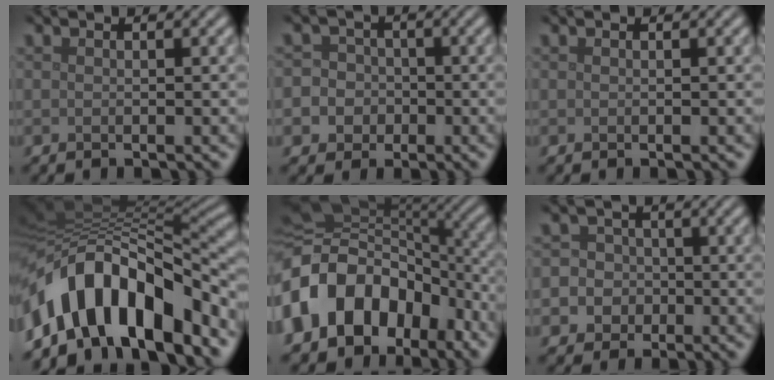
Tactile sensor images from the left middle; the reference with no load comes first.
{"total": 6.4, "force": [-2.1, 5.9, 1.3], "torque": [-0.018, -0.002, -0.067]}
{"total": 0.0}
{"total": 13.1, "force": [-5.8, 6.7, 9.6], "torque": [-0.152, 0.008, -0.101]}
{"total": 15.7, "force": [-5.6, 12.0, 8.5], "torque": [-0.205, -0.006, -0.111]}
{"total": 7.1, "force": [-2.2, 6.6, 1.4], "torque": [-0.025, -0.003, -0.072]}